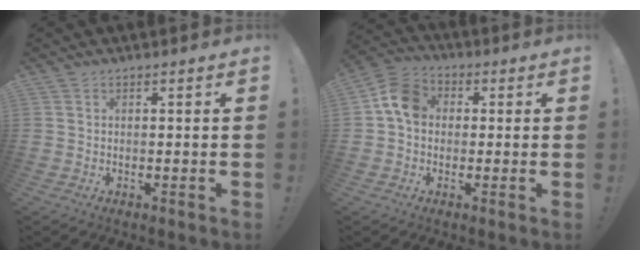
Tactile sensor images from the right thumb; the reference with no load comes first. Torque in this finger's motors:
{"motor_torque": [1.16, 1.29, 0.96, -0.09, 0.06]}